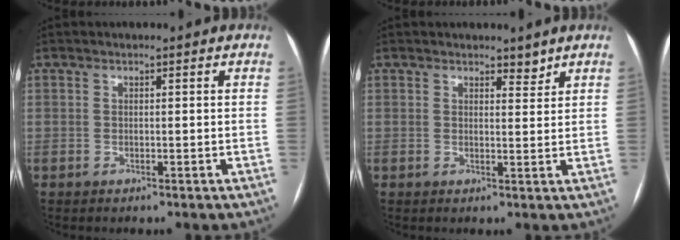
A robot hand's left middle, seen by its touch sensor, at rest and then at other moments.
{"total": 1.9, "force": [1.7, 0.7, 0.6], "torque": [-0.003, -0.006, 0.023]}